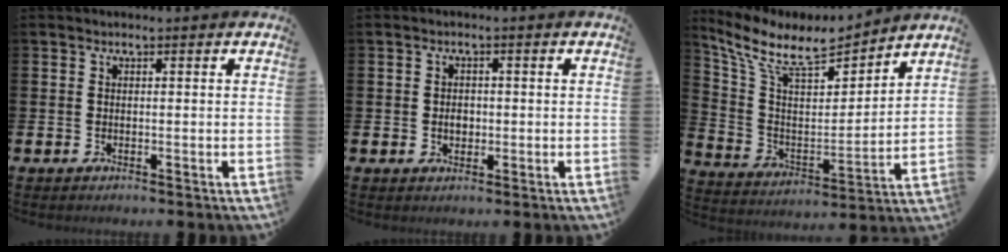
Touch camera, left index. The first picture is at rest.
{"total": 2.0, "force": [-0.1, 1.5, 1.3], "torque": [-0.007, -0.001, -0.008]}
{"total": 9.3, "force": [7.9, 2.9, 3.9], "torque": [-0.122, -0.052, 0.137]}